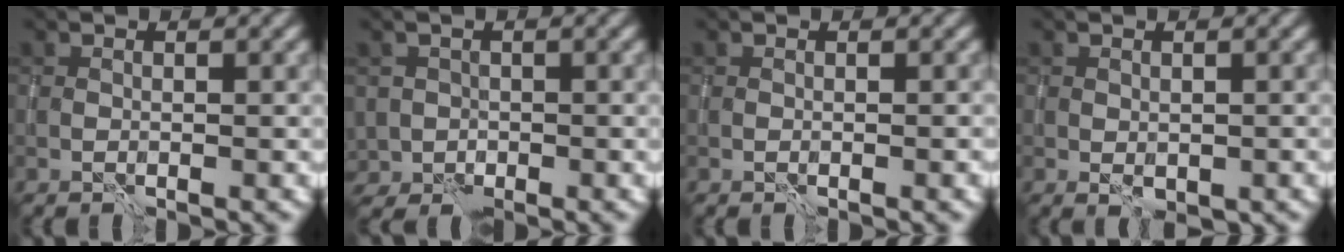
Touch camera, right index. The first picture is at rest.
{"total": 3.4, "force": [-1.8, 2.8, 0.4], "torque": [0.014, -0.005, -0.034]}
{"total": 0.8, "force": [-0.4, 0.2, 0.7], "torque": [-0.007, 0.005, -0.003]}
{"total": 1.7, "force": [-0.4, 1.2, 1.1], "torque": [-0.016, -0.007, 0.000]}